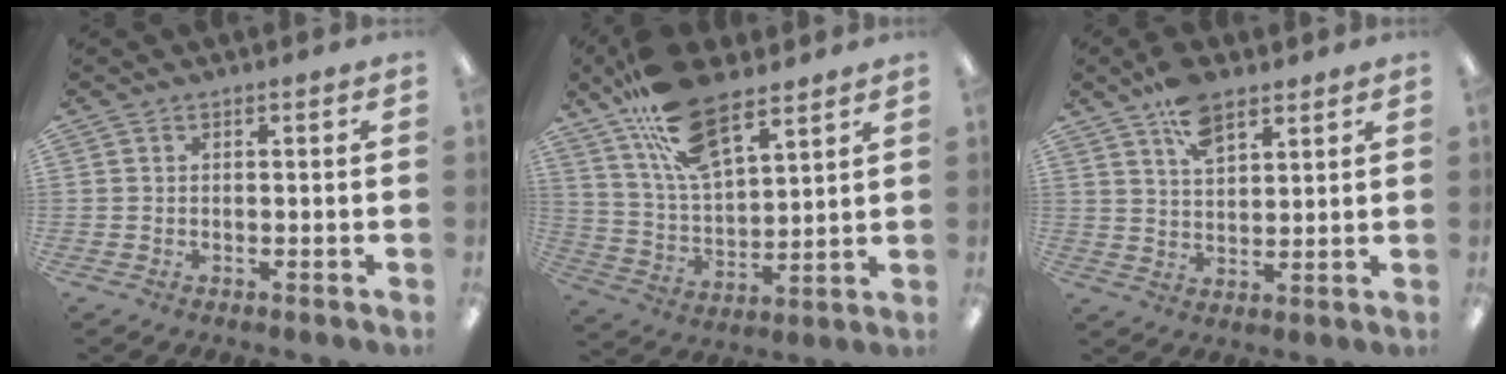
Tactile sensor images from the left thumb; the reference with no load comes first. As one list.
[{"total": 17.2, "force": [11.6, 7.2, 10.4], "torque": [-0.194, -0.046, 0.208]}, {"total": 8.9, "force": [5.9, 4.3, 5.1], "torque": [-0.090, -0.021, 0.106]}]